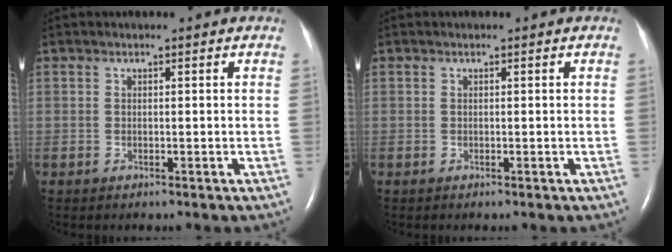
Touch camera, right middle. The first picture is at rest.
{"total": 0.0}